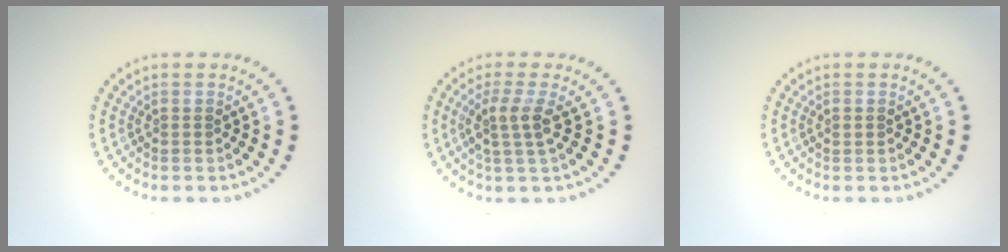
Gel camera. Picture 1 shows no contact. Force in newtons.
{"total": 2.6, "press": 2.0, "slide": 1.7}
{"total": 0.6, "press": 0.6, "slide": 0.1}